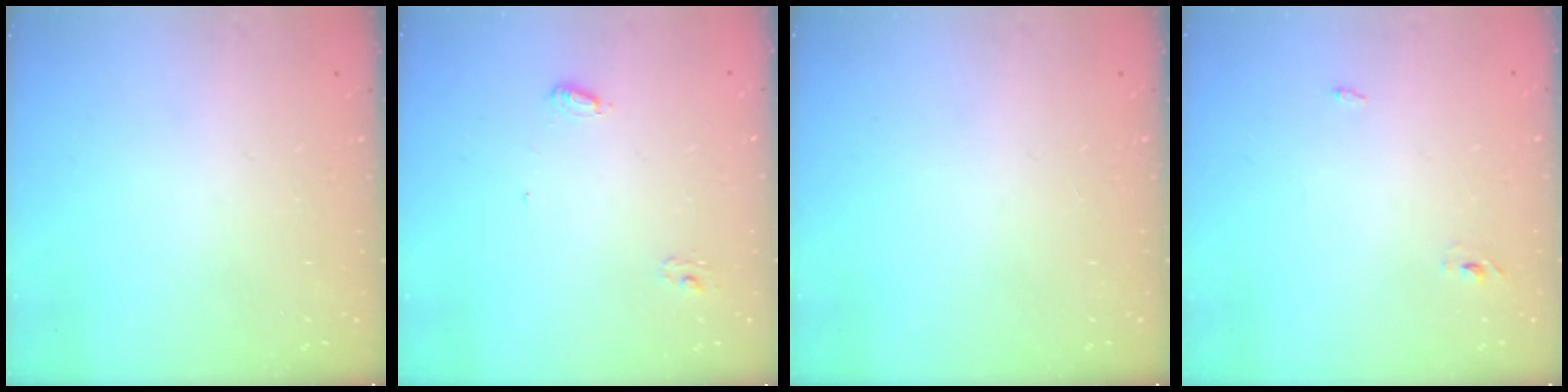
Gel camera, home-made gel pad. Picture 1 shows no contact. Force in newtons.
{"total": 4.2, "press": 4.2, "slide": 0.3}
{"total": 0.0}
{"total": 2.3, "press": 2.1, "slide": 1.0}